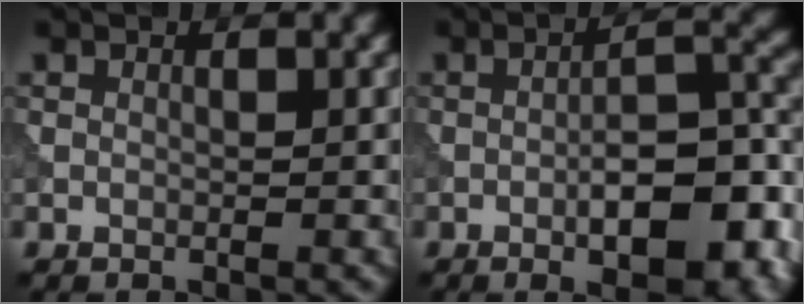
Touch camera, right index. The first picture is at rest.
{"total": 9.5, "force": [-3.8, 3.6, 8.0], "torque": [-0.108, 0.007, -0.050]}